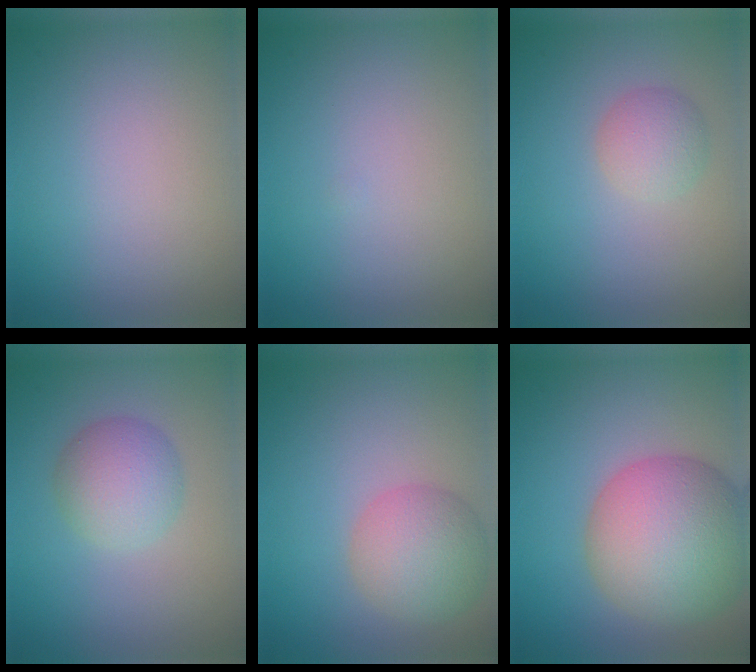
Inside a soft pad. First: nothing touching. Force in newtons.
{"total": 0.0}
{"total": 2.3, "press": 2.3, "slide": 0.0}
{"total": 3.9, "press": 3.9, "slide": 0.1}
{"total": 4.8, "press": 4.8, "slide": 0.1}
{"total": 10.6, "press": 10.6, "slide": 0.4}